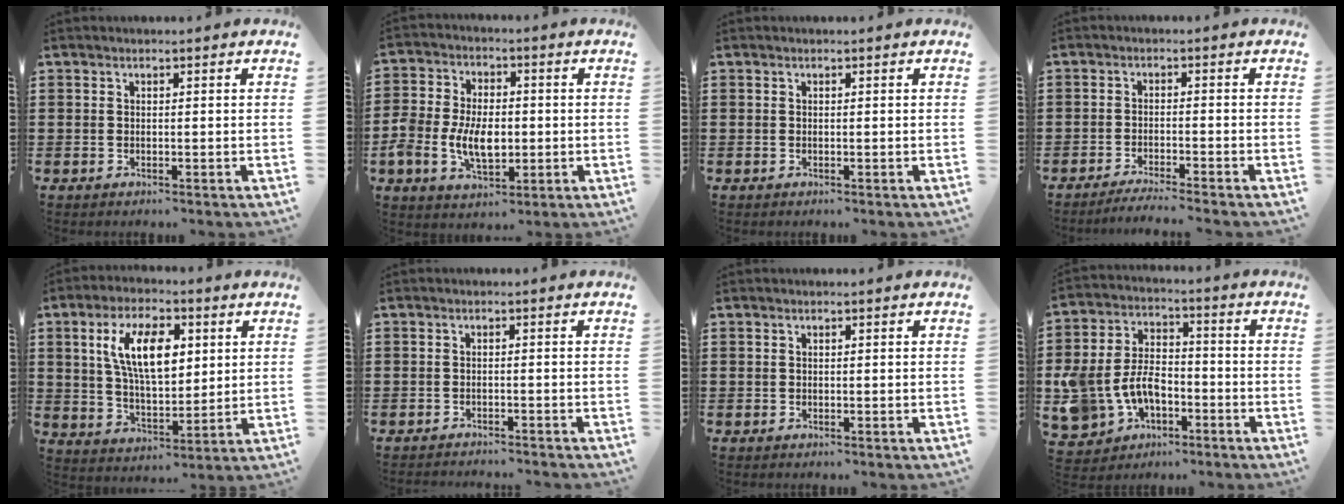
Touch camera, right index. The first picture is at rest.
{"total": 8.1, "force": [-1.5, 5.2, 6.0], "torque": [-0.144, 0.002, -0.033]}
{"total": 0.0}
{"total": 2.5, "force": [-2.3, -0.4, 0.7], "torque": [-0.013, 0.000, -0.047]}
{"total": 10.7, "force": [3.4, 5.0, 8.8], "torque": [-0.188, 0.016, 0.058]}
{"total": 1.3, "force": [-1.3, -0.1, 0.0], "torque": [-0.004, 0.002, -0.027]}
{"total": 0.0}
{"total": 8.8, "force": [-2.8, 6.6, 5.1], "torque": [-0.151, 0.008, -0.057]}